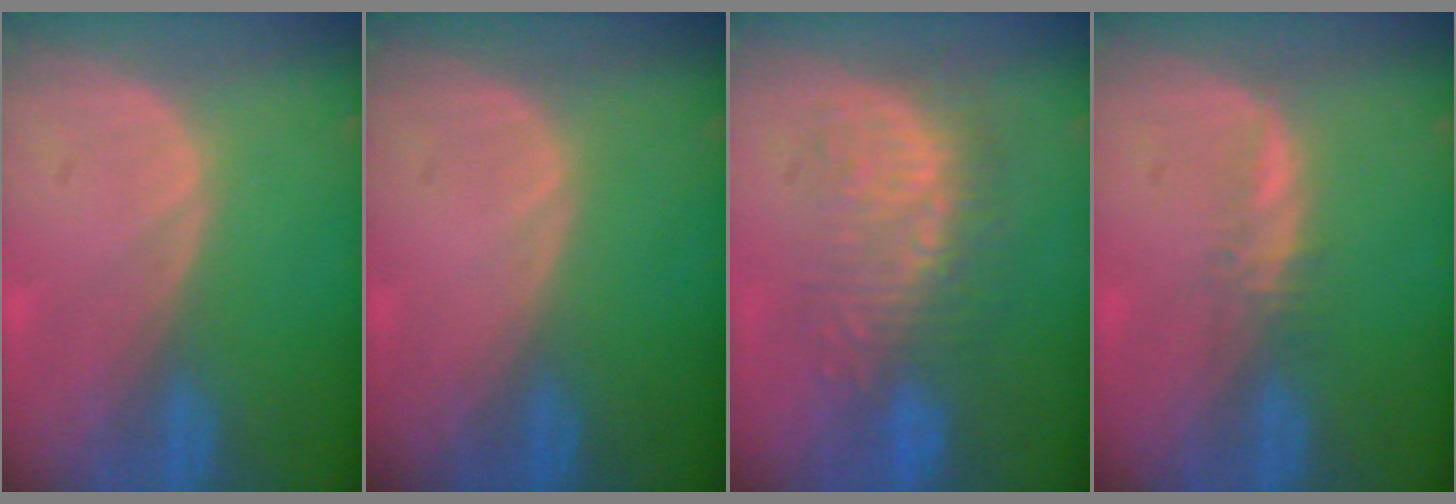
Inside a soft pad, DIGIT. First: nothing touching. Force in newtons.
{"total": 0.0}
{"total": 8.9, "press": 8.7, "slide": 1.8}
{"total": 1.6, "press": 1.5, "slide": 0.5}